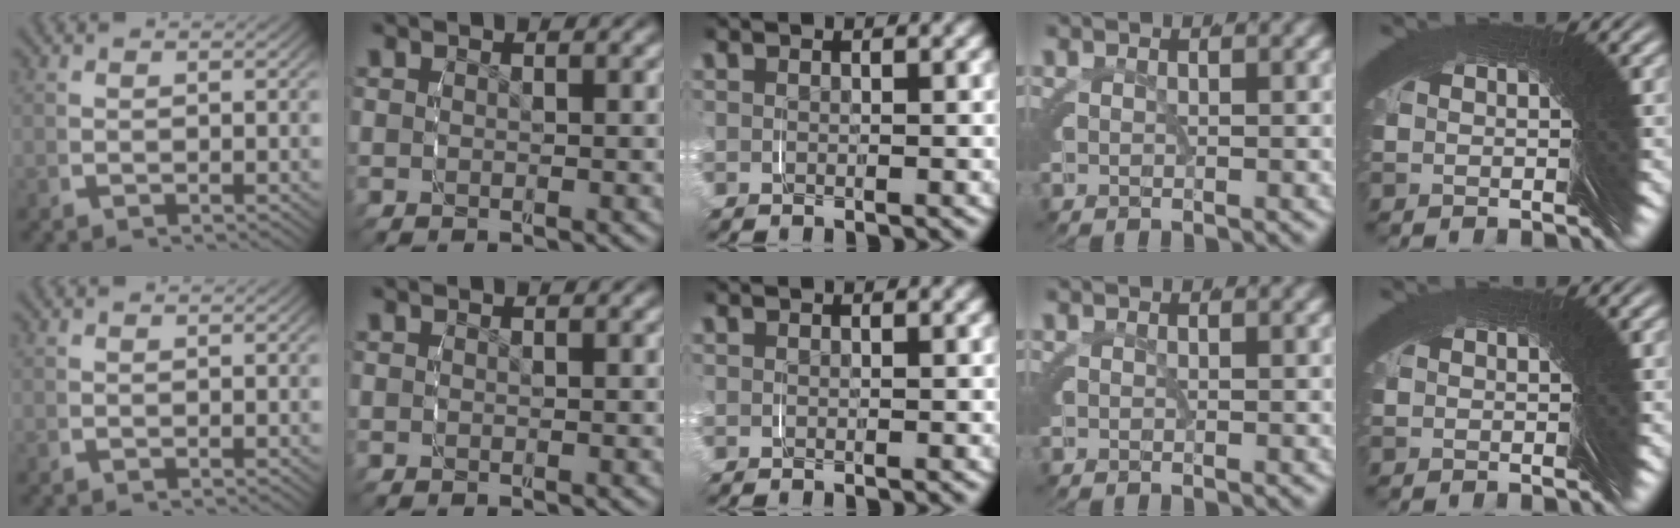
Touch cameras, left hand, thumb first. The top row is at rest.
{}